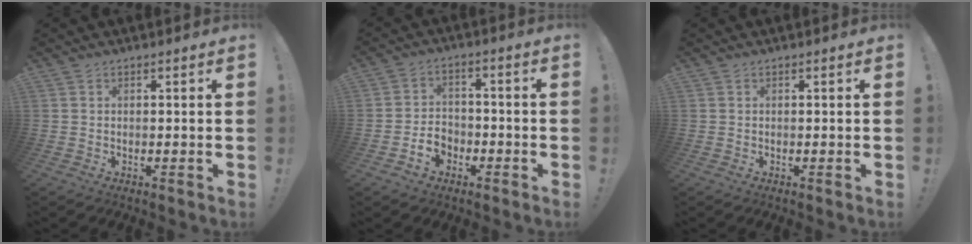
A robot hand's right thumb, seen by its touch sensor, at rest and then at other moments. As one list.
[{"total": 6.4, "force": [-3.7, 4.6, 2.5], "torque": [-0.047, 0.018, -0.065]}, {"total": 0.0}]